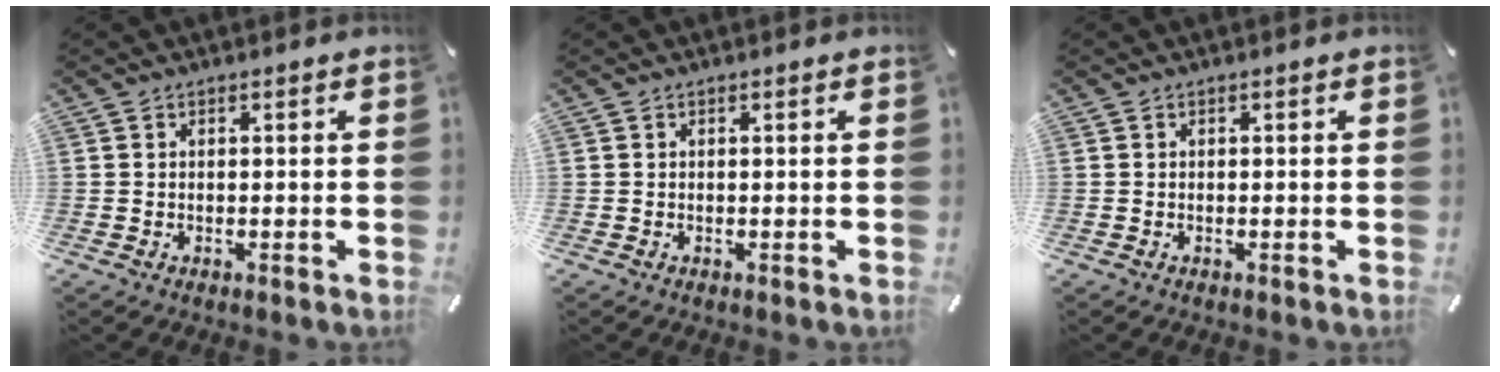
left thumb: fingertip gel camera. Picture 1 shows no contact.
{"total": 0.0}
{"total": 0.0}